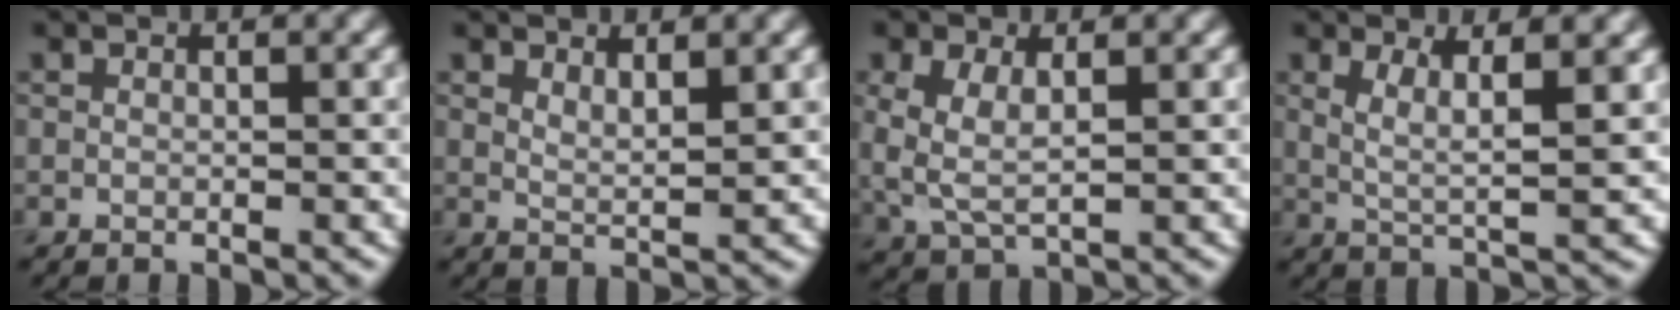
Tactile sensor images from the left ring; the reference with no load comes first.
{"total": 2.2, "force": [1.5, 0.4, 1.5], "torque": [-0.023, -0.004, 0.026]}
{"total": 4.2, "force": [0.6, 2.3, 3.4], "torque": [-0.086, -0.001, 0.015]}
{"total": 3.9, "force": [1.5, 0.9, 3.5], "torque": [-0.066, -0.005, 0.030]}